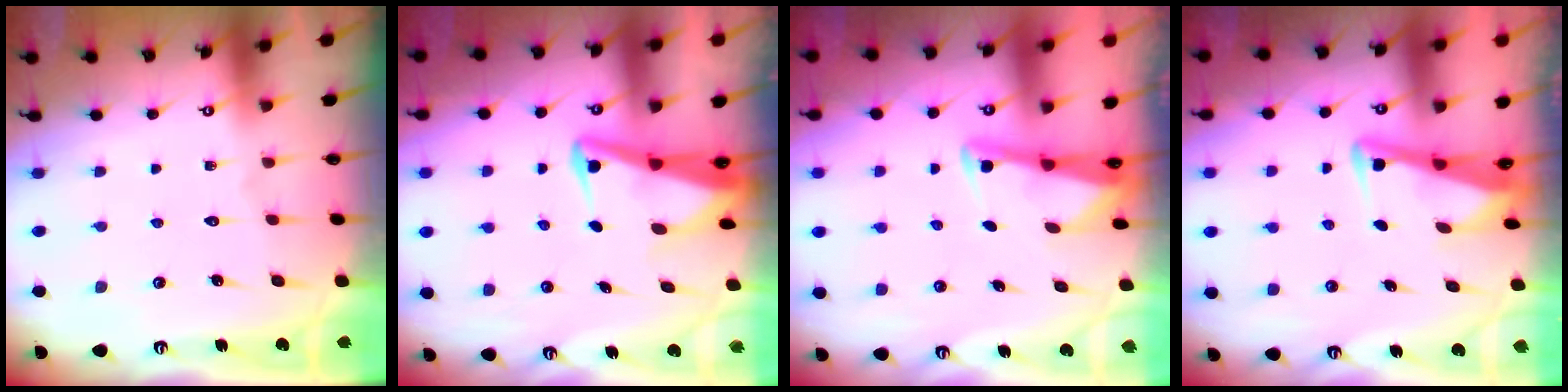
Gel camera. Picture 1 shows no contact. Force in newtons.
{"total": 4.4, "press": 4.3, "slide": 0.8}
{"total": 2.9, "press": 2.9, "slide": 0.1}
{"total": 3.5, "press": 3.4, "slide": 0.4}